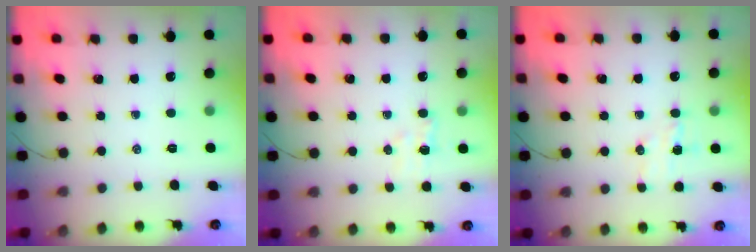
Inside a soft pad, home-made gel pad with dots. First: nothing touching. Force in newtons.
{"total": 4.3, "press": 4.1, "slide": 1.2}
{"total": 5.8, "press": 5.7, "slide": 1.4}